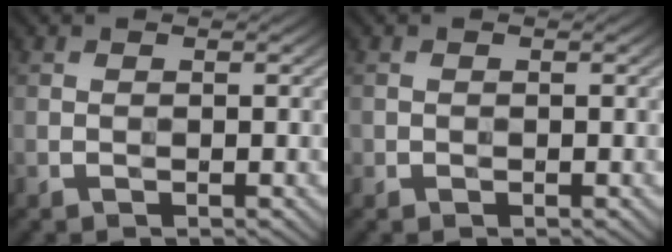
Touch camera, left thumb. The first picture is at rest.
{"total": 0.6, "force": [-0.1, 0.6, 0.1], "torque": [0.002, -0.004, -0.005]}